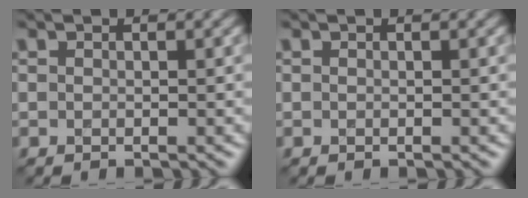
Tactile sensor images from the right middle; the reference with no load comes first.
{"total": 0.0}